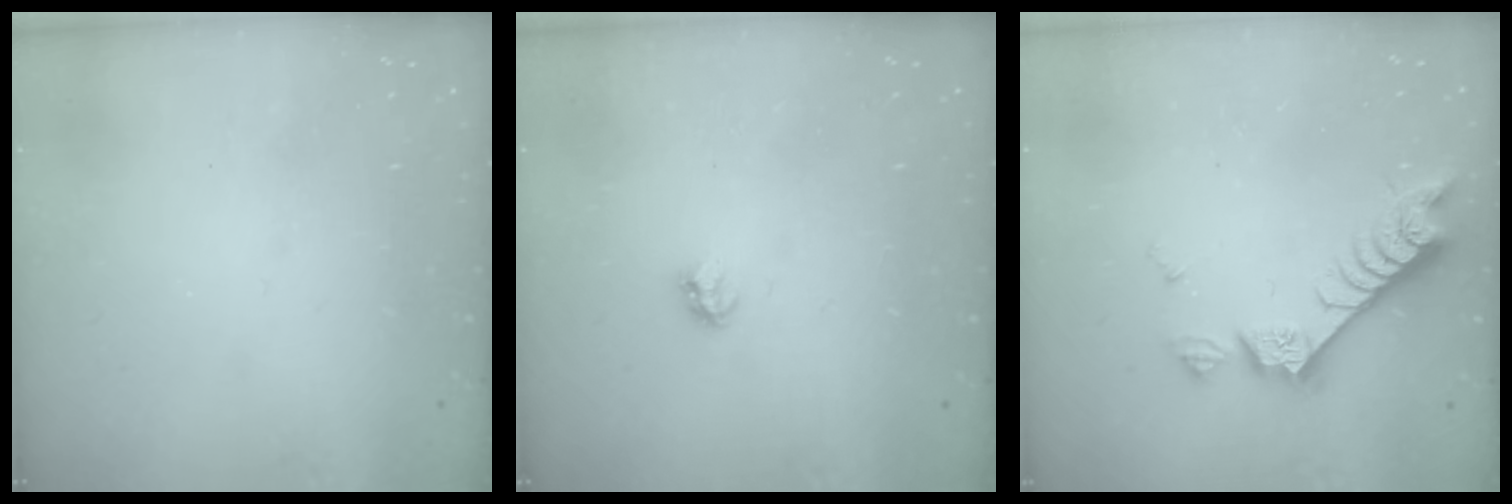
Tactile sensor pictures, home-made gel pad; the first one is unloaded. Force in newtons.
{"total": 2.8, "press": 2.8, "slide": 0.5}
{"total": 8.3, "press": 8.2, "slide": 1.3}